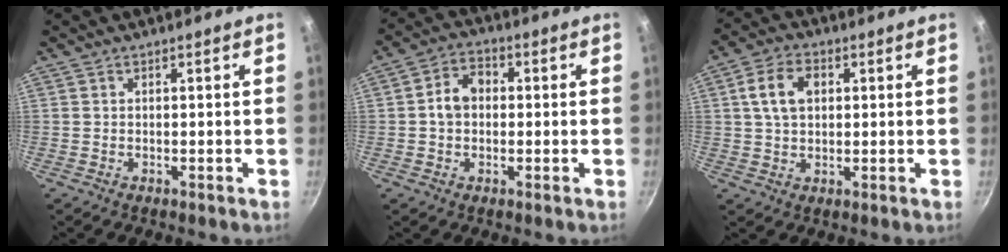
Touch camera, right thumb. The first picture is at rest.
{"total": 6.4, "force": [0.3, 5.0, 4.0], "torque": [-0.047, 0.019, -0.005]}
{"total": 7.9, "force": [1.9, 5.4, 5.5], "torque": [-0.087, 0.009, 0.031]}